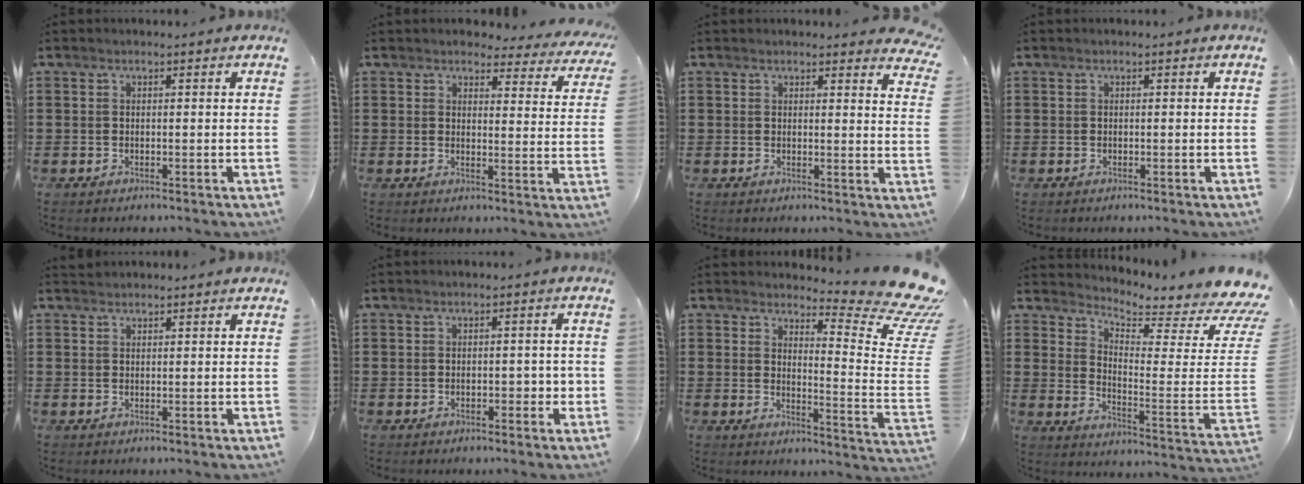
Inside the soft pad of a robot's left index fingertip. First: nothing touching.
{"total": 3.6, "force": [3.4, 0.8, 0.8], "torque": [-0.024, -0.017, 0.059]}
{"total": 2.3, "force": [2.3, 0.2, 0.5], "torque": [-0.002, -0.011, 0.039]}
{"total": 0.0}
{"total": 1.2, "force": [1.1, 0.3, 0.1], "torque": [-0.005, 0.001, 0.022]}
{"total": 2.2, "force": [-0.7, 1.1, 1.8], "torque": [-0.025, 0.002, -0.017]}
{"total": 7.6, "force": [6.1, 1.0, 4.4], "torque": [-0.069, -0.064, 0.102]}
{"total": 4.0, "force": [3.7, -0.2, 1.5], "torque": [-0.047, -0.057, 0.057]}